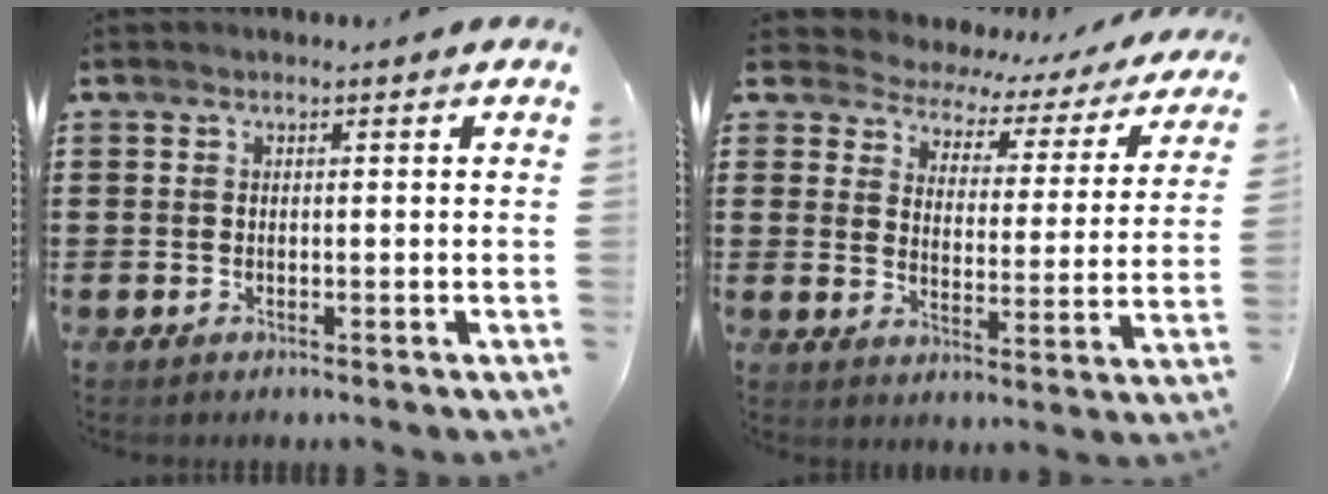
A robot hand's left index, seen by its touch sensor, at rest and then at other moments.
{"total": 2.6, "force": [2.2, 1.3, 0.6], "torque": [-0.032, -0.020, 0.026]}